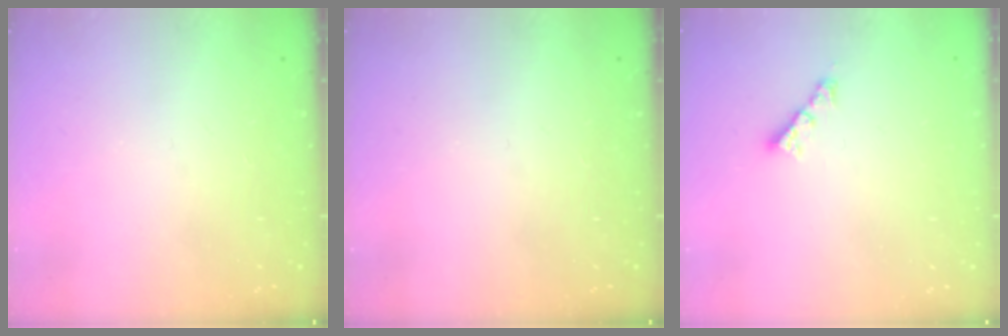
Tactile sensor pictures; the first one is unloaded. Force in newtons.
{"total": 0.0}
{"total": 2.6, "press": 2.6, "slide": 0.1}